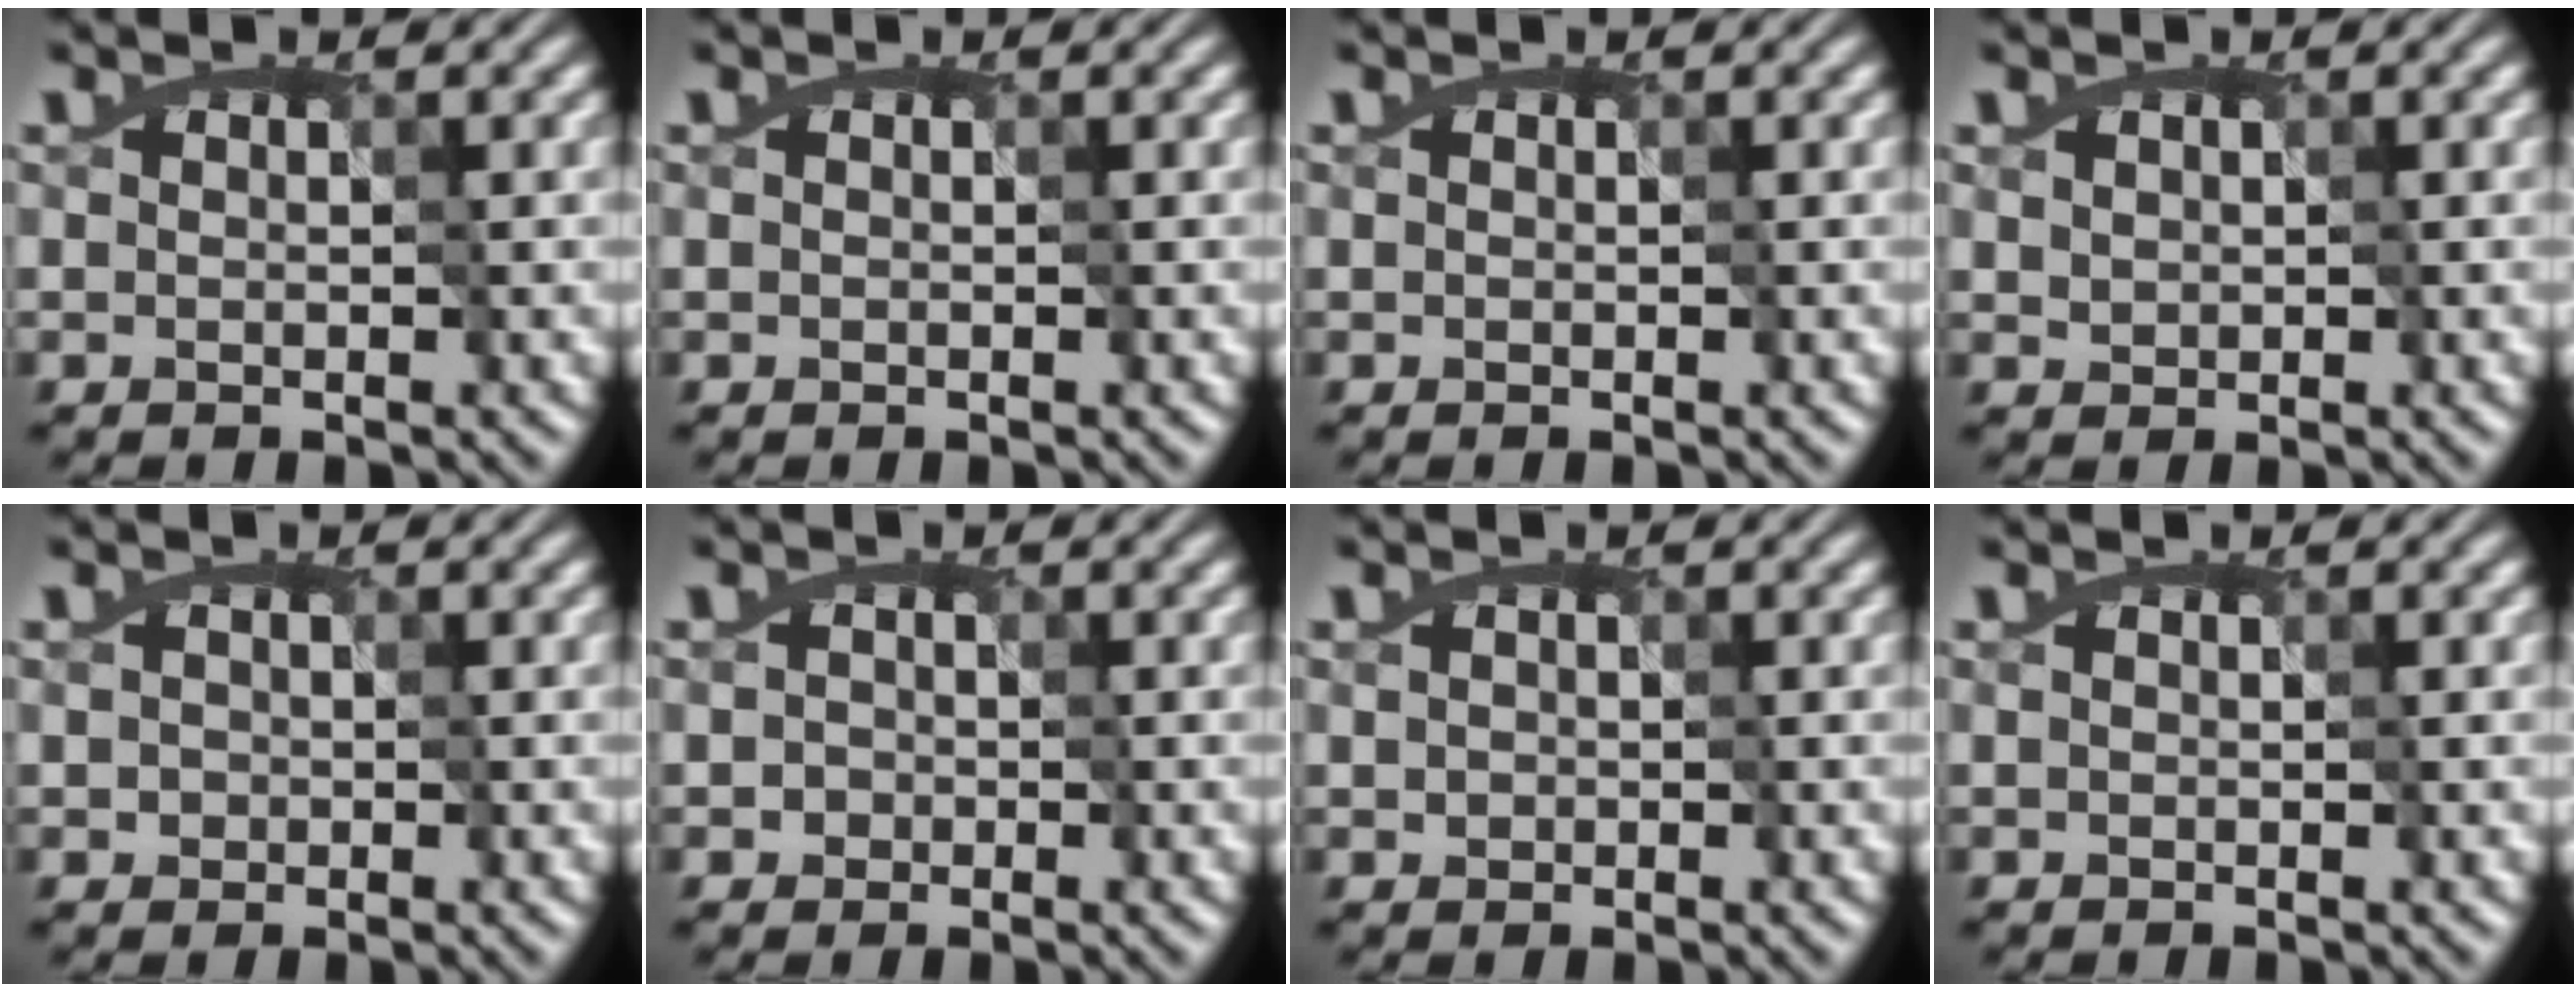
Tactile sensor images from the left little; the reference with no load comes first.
{"total": 0.0}
{"total": 0.0}
{"total": 1.1, "force": [0.3, 1.0, 0.4], "torque": [-0.028, -0.003, 0.023]}
{"total": 1.1, "force": [-0.5, 1.0, 0.3], "torque": [-0.012, 0.003, 0.000]}
{"total": 1.4, "force": [-0.8, 1.2, 0.2], "torque": [-0.008, 0.003, -0.011]}
{"total": 1.0, "force": [-0.1, 0.9, 0.4], "torque": [-0.016, 0.003, 0.007]}
{"total": 0.0}